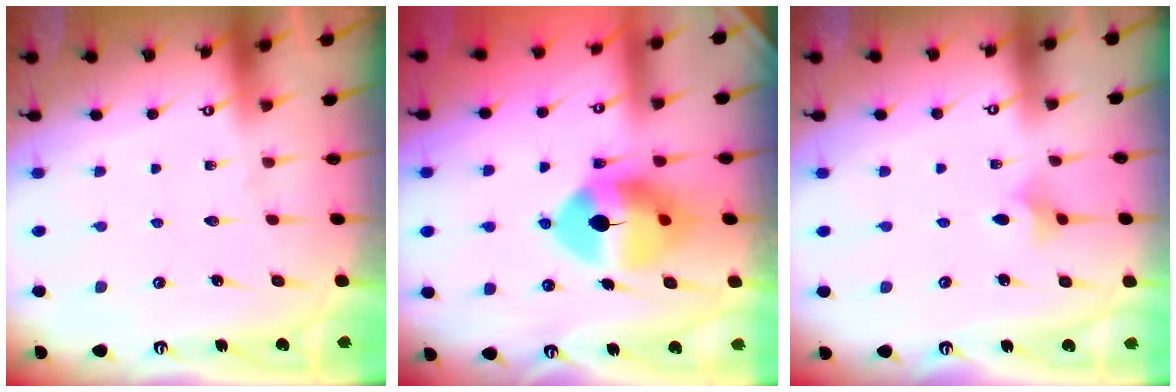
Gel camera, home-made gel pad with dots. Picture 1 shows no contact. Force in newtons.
{"total": 12.9, "press": 12.8, "slide": 1.6}
{"total": 3.6, "press": 3.5, "slide": 0.8}